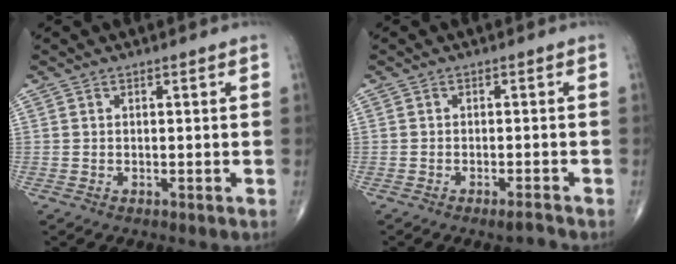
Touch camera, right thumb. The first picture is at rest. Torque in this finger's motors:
{"motor_torque": [-0.15, 0.23, -0.14, -0.09, 0.00]}